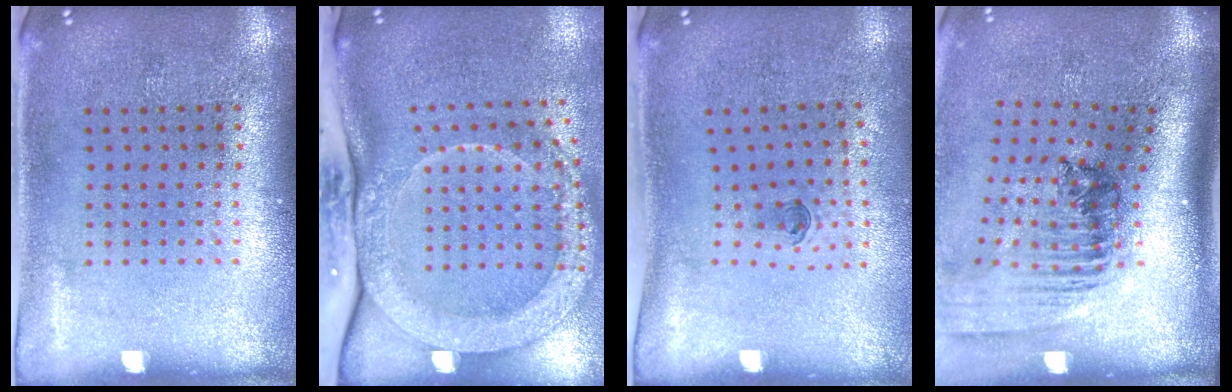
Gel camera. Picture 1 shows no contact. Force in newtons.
{"total": 3.0, "press": 2.2, "slide": 2.0}
{"total": 0.6, "press": 0.3, "slide": 0.5}
{"total": 2.2, "press": 1.6, "slide": 1.6}